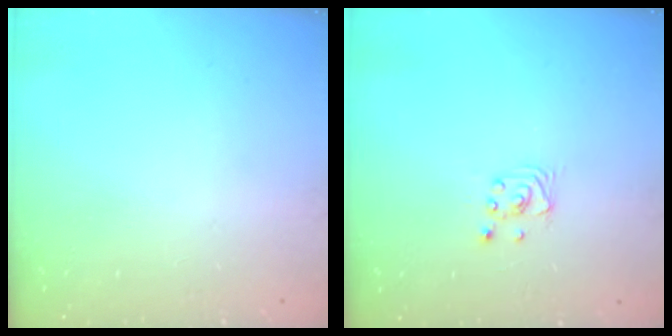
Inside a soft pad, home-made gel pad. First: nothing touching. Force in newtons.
{"total": 1.6, "press": 1.6, "slide": 0.0}